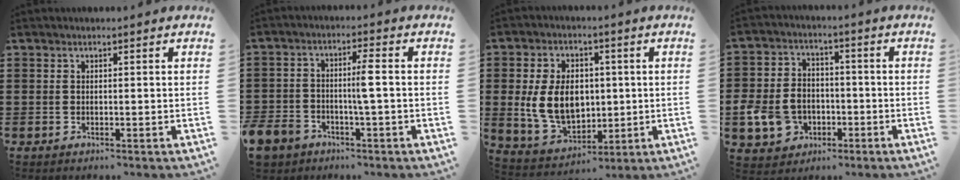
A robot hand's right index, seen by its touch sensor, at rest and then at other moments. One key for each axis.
{"total": 5.2, "fx": -2.2, "fy": 2.2, "fz": 4.2, "tx": -0.110, "ty": -0.003, "tz": -0.054}
{"total": 10.0, "fx": 0.5, "fy": 7.2, "fz": 6.9, "tx": -0.166, "ty": 0.009, "tz": 0.006}
{"total": 8.1, "fx": -2.3, "fy": 6.7, "fz": 3.9, "tx": -0.113, "ty": 0.018, "tz": -0.044}